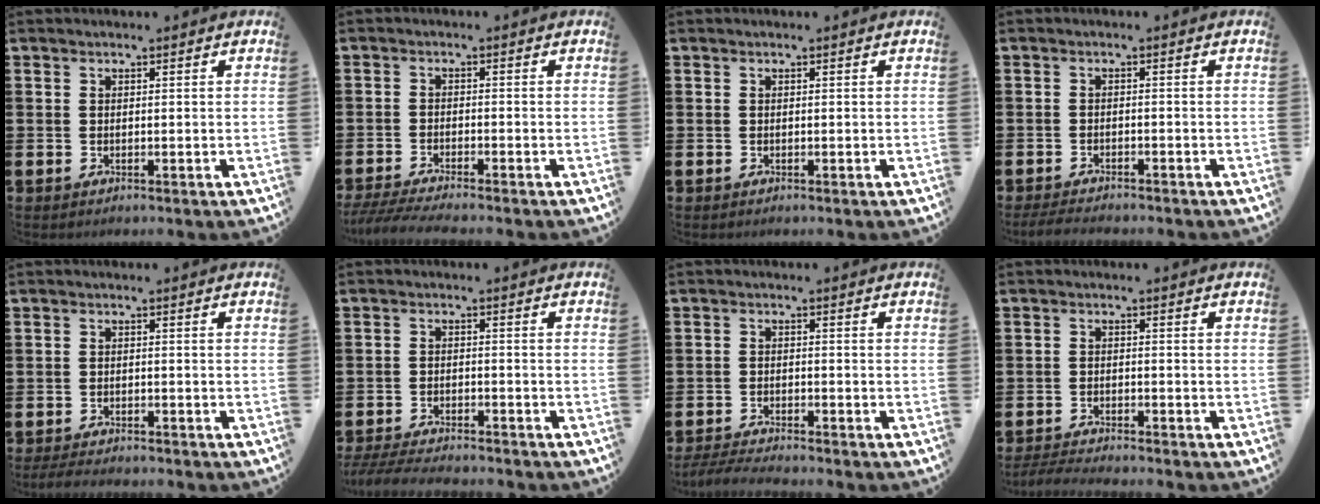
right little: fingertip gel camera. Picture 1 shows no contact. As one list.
[{"total": 2.6, "force": [-2.3, -0.1, 1.3], "torque": [-0.020, -0.002, -0.043]}, {"total": 0.0}, {"total": 1.7, "force": [-1.7, 0.1, 0.4], "torque": [-0.009, 0.003, -0.034]}, {"total": 1.6, "force": [-1.5, 0.1, 0.4], "torque": [-0.009, 0.004, -0.031]}, {"total": 3.3, "force": [-3.2, 0.1, 0.6], "torque": [-0.017, -0.002, -0.067]}, {"total": 2.4, "force": [-2.4, -0.1, 0.6], "torque": [-0.010, 0.003, -0.047]}, {"total": 2.1, "force": [-2.1, -0.1, 0.3], "torque": [-0.006, 0.002, -0.043]}]